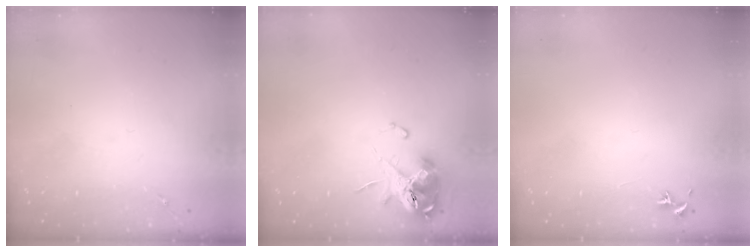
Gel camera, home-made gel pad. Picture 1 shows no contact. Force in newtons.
{"total": 11.8, "press": 11.7, "slide": 1.4}
{"total": 0.8, "press": 0.7, "slide": 0.3}